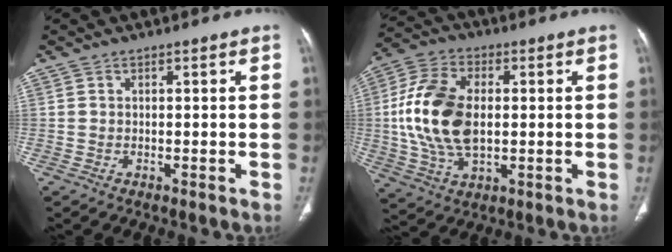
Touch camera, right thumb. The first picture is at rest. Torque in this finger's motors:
{"motor_torque": [2.36, 2.17, 1.09, -1.15, 0.56]}